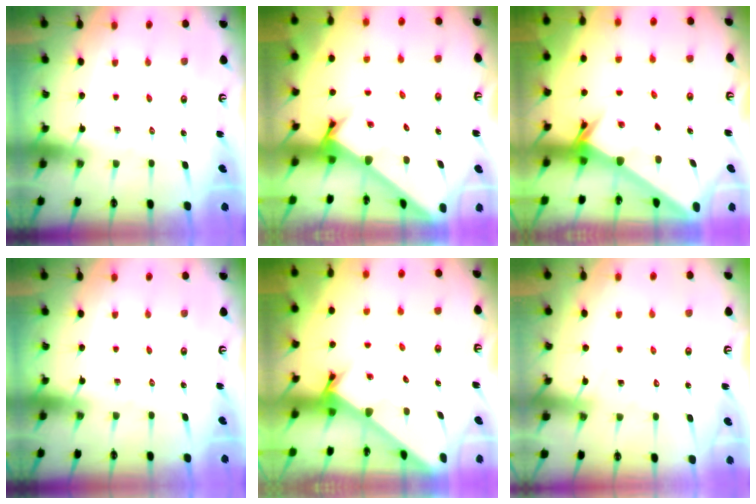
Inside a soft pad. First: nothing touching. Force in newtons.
{"total": 2.9, "press": 2.9, "slide": 0.2}
{"total": 2.6, "press": 2.6, "slide": 0.3}
{"total": 0.0}
{"total": 2.3, "press": 2.3, "slide": 0.0}
{"total": 7.1, "press": 7.1, "slide": 0.5}